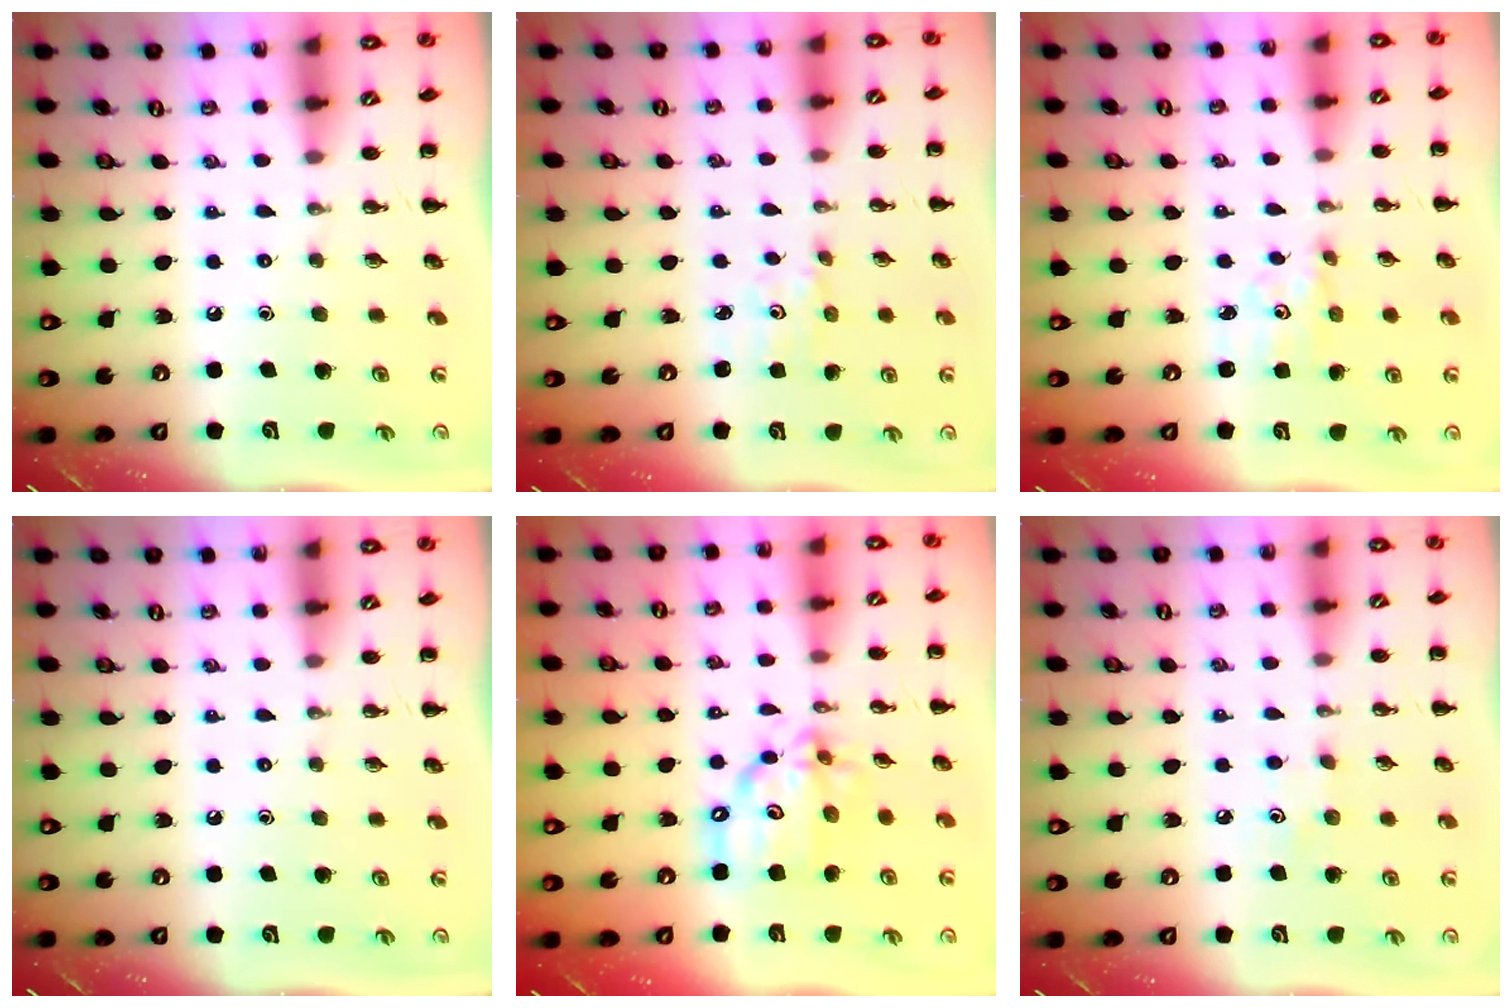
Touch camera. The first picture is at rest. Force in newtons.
{"total": 1.6, "press": 1.6, "slide": 0.2}
{"total": 2.4, "press": 2.3, "slide": 0.8}
{"total": 0.0}
{"total": 13.4, "press": 12.8, "slide": 3.9}
{"total": 2.9, "press": 2.8, "slide": 0.8}